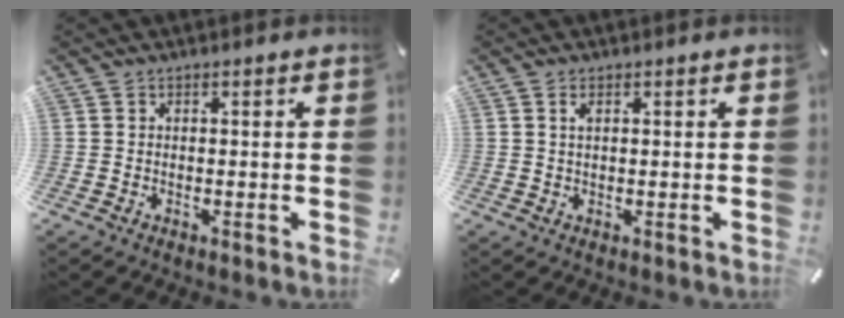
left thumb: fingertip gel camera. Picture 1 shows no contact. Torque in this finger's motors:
{"motor_torque": [-0.05, -0.12, 0.01, 0.26, -0.02]}